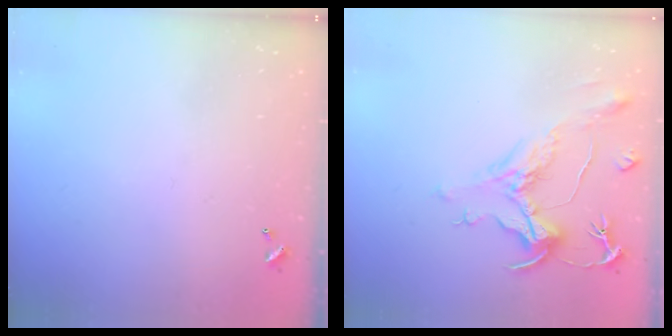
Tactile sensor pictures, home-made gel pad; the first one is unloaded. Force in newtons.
{"total": 1.9, "press": 1.4, "slide": 1.2}